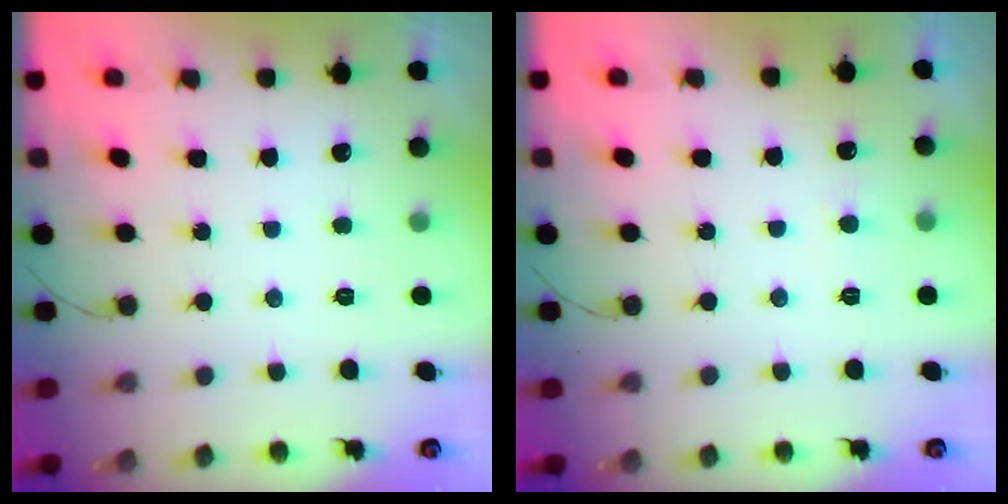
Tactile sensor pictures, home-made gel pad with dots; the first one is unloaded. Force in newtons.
{"total": 3.6, "press": 3.6, "slide": 0.4}